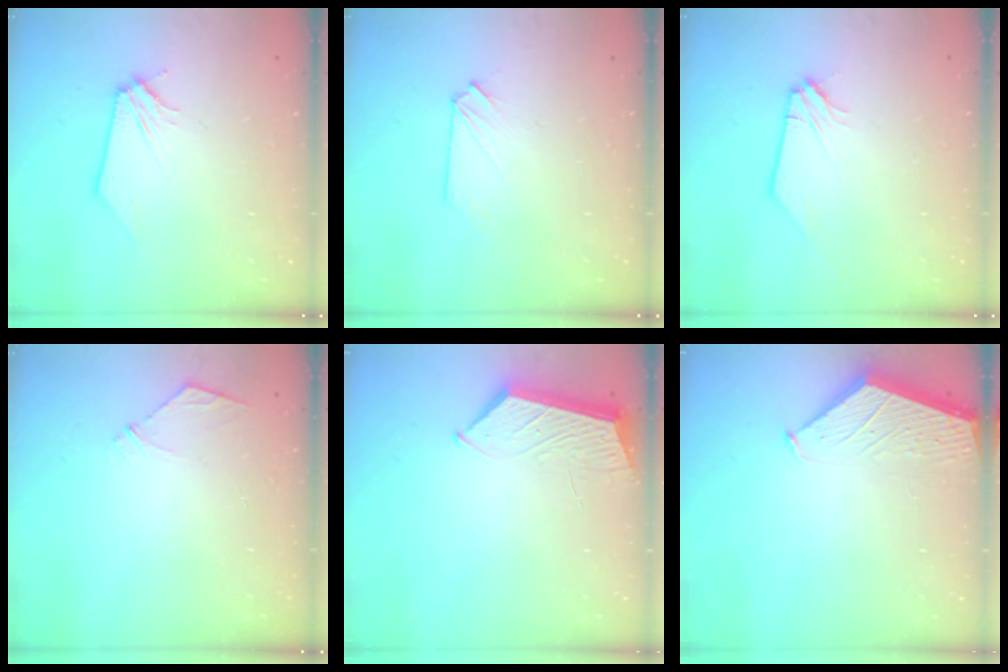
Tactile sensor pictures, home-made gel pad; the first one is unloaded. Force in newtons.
{"total": 0.8, "press": 0.8, "slide": 0.2}
{"total": 0.0}
{"total": 4.8, "press": 4.7, "slide": 0.6}
{"total": 6.4, "press": 6.4, "slide": 0.4}
{"total": 1.5, "press": 1.5, "slide": 0.2}